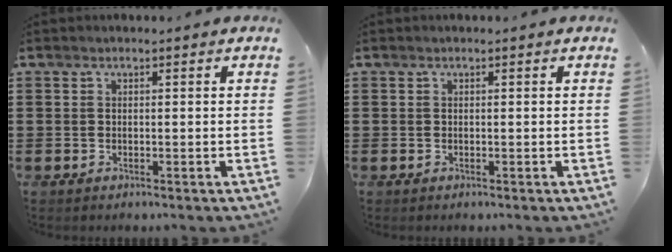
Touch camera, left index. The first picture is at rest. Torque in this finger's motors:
{"motor_torque": [0.00, 0.00, 0.00, 0.01]}